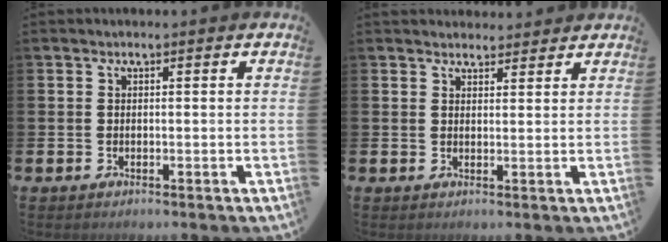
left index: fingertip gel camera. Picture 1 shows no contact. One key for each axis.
{"total": 2.5, "fx": 2.4, "fy": 0.7, "fz": -0.3, "tx": 0.014, "ty": -0.013, "tz": 0.041}